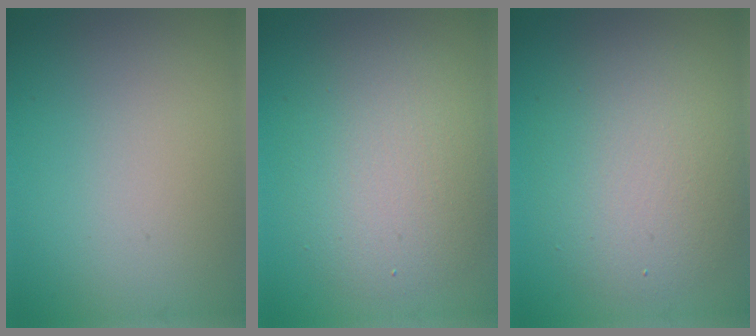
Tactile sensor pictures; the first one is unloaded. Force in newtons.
{"total": 5.8, "press": 5.8, "slide": 0.2}
{"total": 5.9, "press": 5.9, "slide": 0.5}